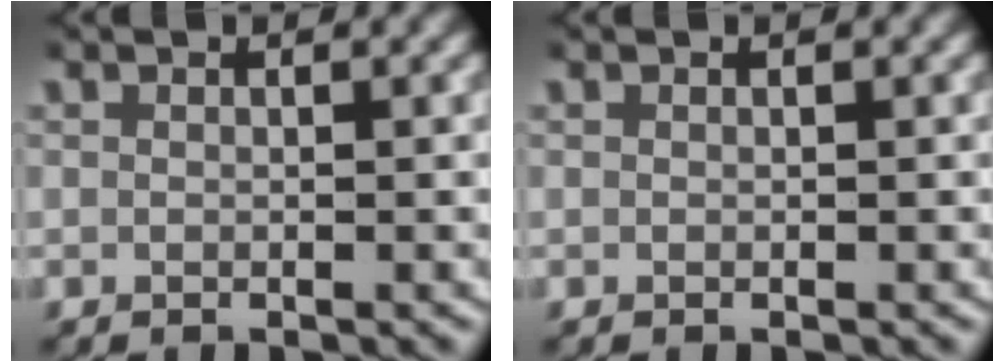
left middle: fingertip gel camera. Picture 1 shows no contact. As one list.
[{"total": 0.0}]